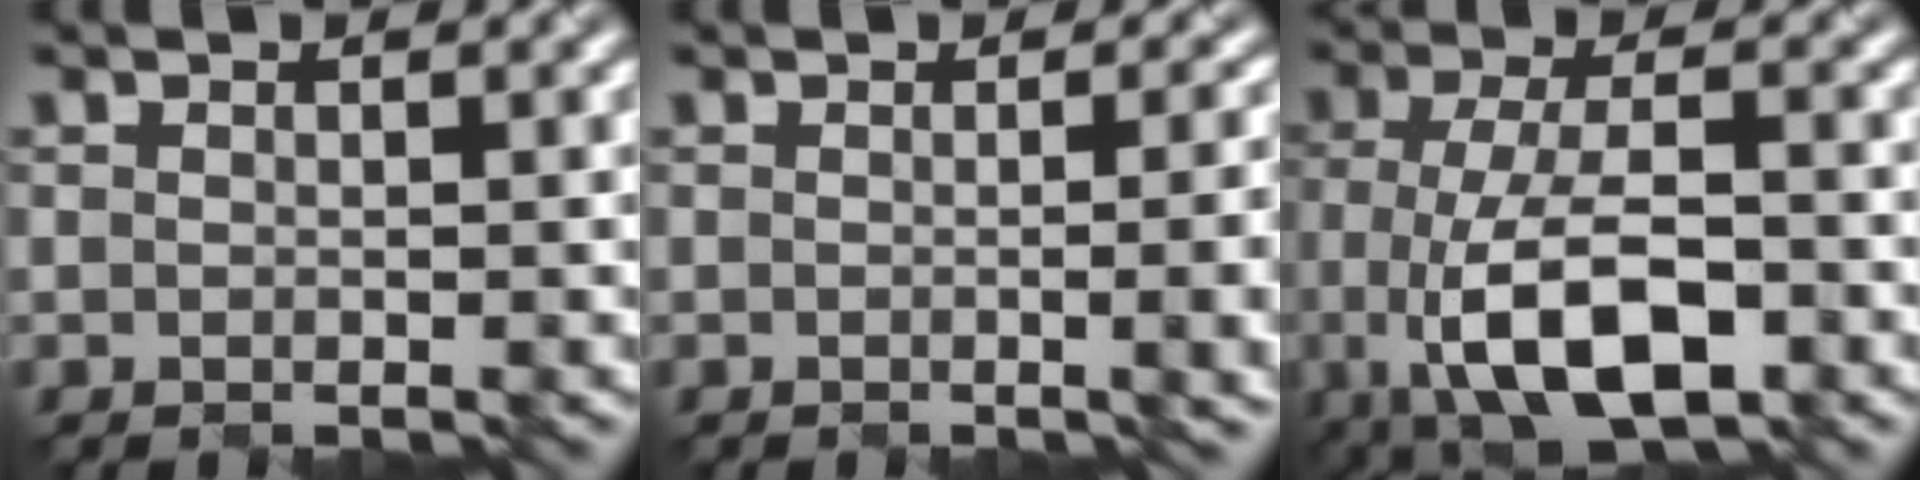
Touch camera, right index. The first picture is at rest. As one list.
[{"total": 6.7, "force": [-0.4, 3.0, 5.9], "torque": [-0.042, -0.004, 0.000]}, {"total": 8.8, "force": [-2.5, 3.6, 7.6], "torque": [-0.143, -0.009, -0.041]}]